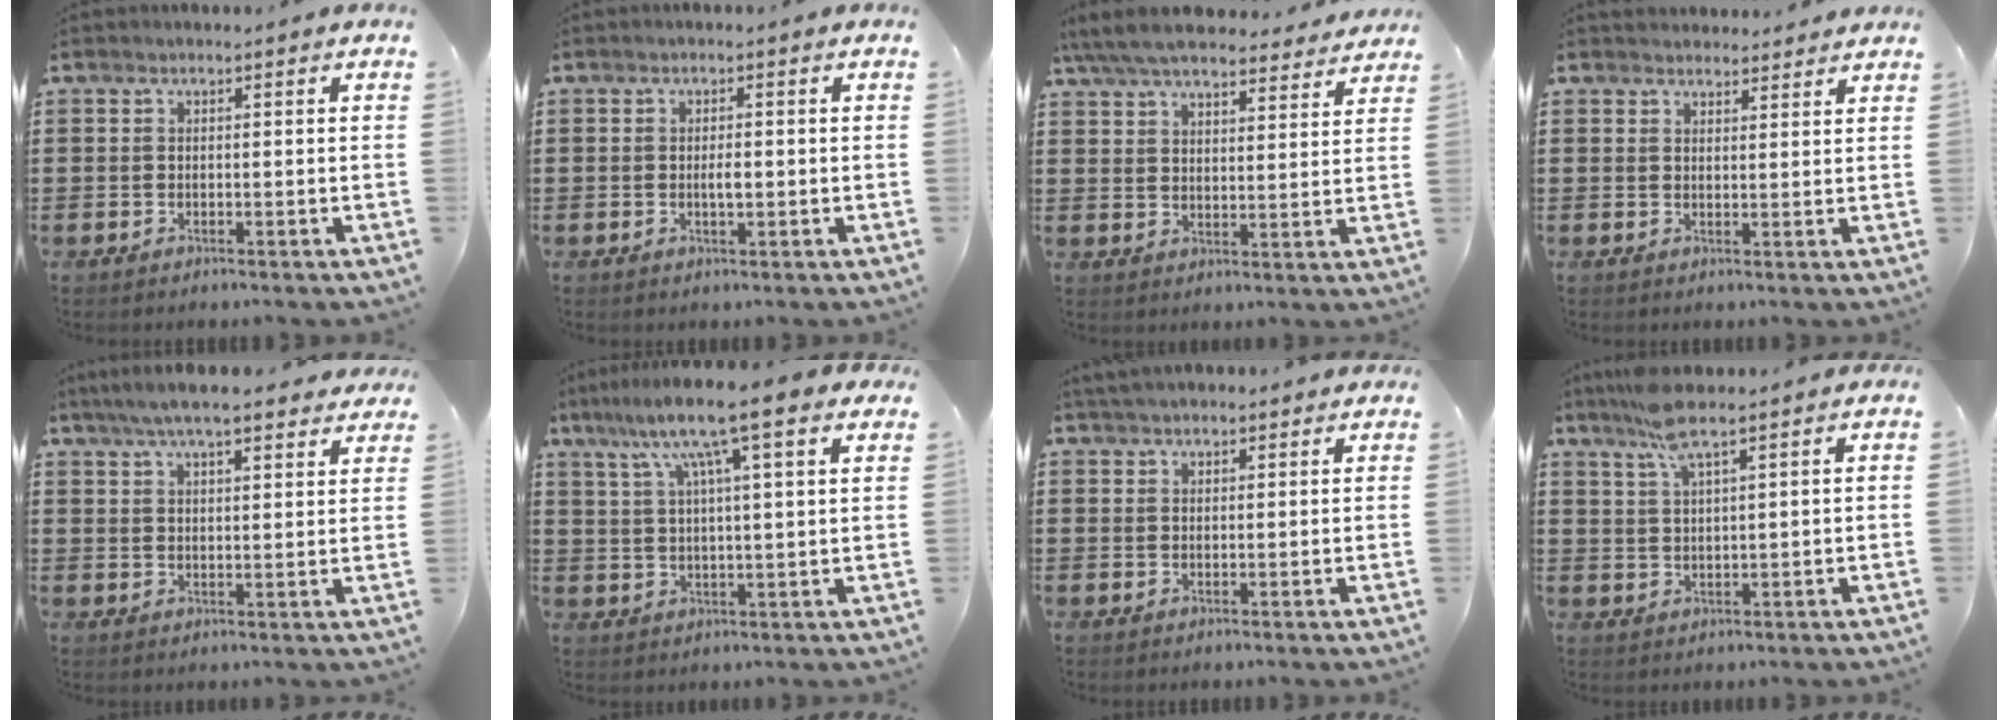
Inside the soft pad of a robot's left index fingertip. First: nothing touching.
{"total": 1.9, "force": [-0.2, 0.6, 1.8], "torque": [-0.035, 0.000, -0.004]}
{"total": 7.2, "force": [6.6, 1.2, 2.6], "torque": [-0.075, -0.026, 0.120]}
{"total": 2.5, "force": [2.4, 0.7, -0.3], "torque": [0.000, -0.001, 0.047]}
{"total": 6.2, "force": [5.4, 0.7, 2.9], "torque": [-0.071, -0.011, 0.098]}
{"total": 10.9, "force": [7.0, 1.2, 8.2], "torque": [-0.171, -0.012, 0.115]}
{"total": 2.6, "force": [2.4, 0.5, 0.7], "torque": [-0.019, 0.003, 0.047]}
{"total": 6.3, "force": [4.7, 0.7, 4.2], "torque": [-0.095, -0.003, 0.084]}